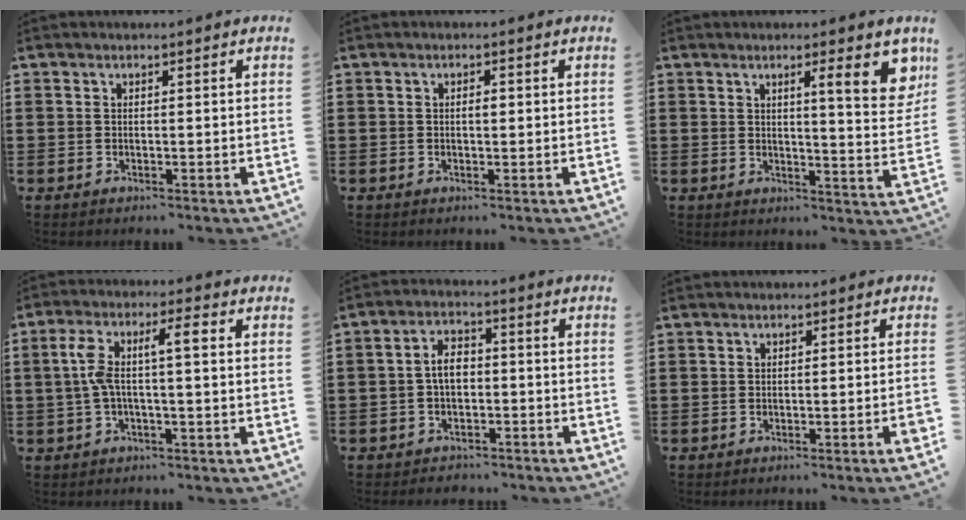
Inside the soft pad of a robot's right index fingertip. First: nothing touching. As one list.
[{"total": 1.2, "force": [0.1, 0.4, 1.2], "torque": [-0.023, 0.001, 0.000]}, {"total": 5.7, "force": [4.0, 0.9, 4.0], "torque": [-0.056, -0.017, 0.063]}, {"total": 6.6, "force": [0.2, 1.5, 6.5], "torque": [-0.142, 0.002, -0.009]}, {"total": 4.2, "force": [-1.5, 2.6, 3.0], "torque": [-0.064, 0.009, -0.031]}, {"total": 1.4, "force": [-0.8, -0.4, 1.1], "torque": [-0.018, -0.006, -0.015]}]